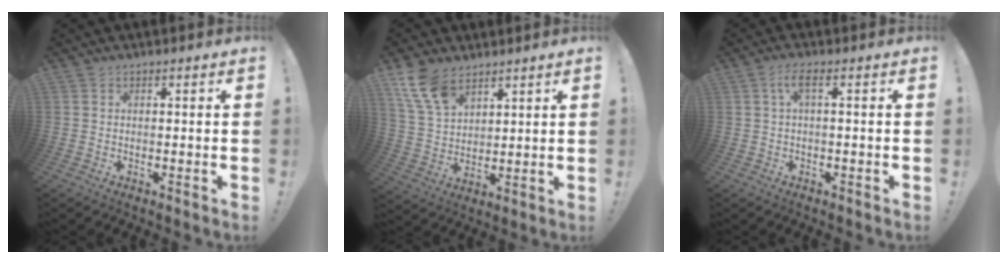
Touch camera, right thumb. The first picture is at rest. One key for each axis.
{"total": 11.4, "fx": 7.4, "fy": 6.3, "fz": 5.9, "tx": -0.115, "ty": -0.032, "tz": 0.147}
{"total": 3.9, "fx": 0.8, "fy": 0.9, "fz": 3.7, "tx": -0.070, "ty": 0.003, "tz": 0.012}